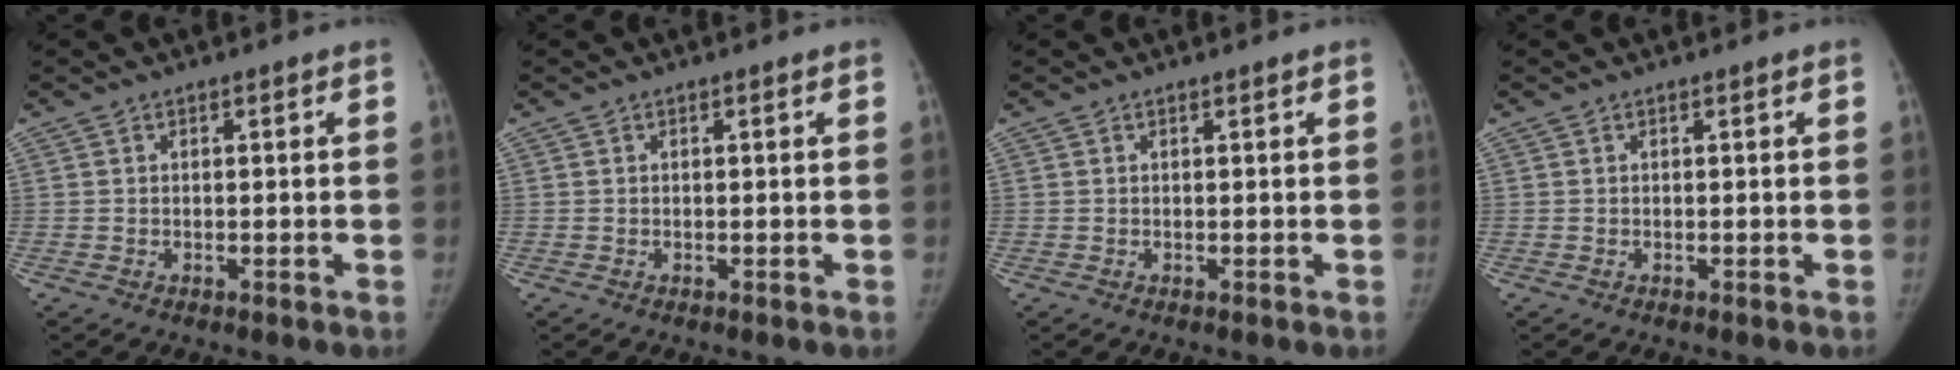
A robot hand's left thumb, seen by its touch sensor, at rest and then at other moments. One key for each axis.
{"total": 0.0}
{"total": 0.0}
{"total": 0.0}